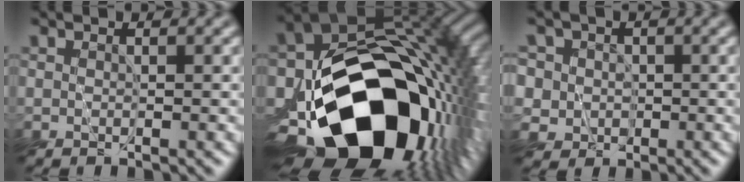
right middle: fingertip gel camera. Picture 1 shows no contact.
{"total": 19.0, "force": [-7.2, 12.4, 12.4], "torque": [-0.200, -0.032, -0.109]}
{"total": 5.9, "force": [1.2, 5.6, 1.4], "torque": [-0.043, 0.029, -0.001]}